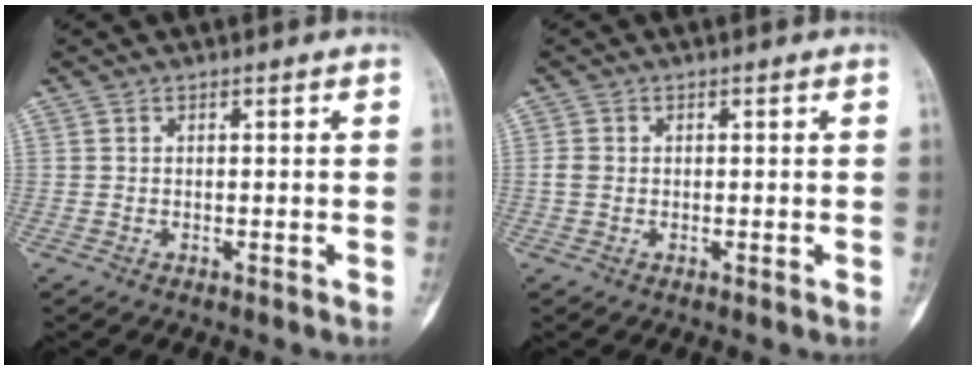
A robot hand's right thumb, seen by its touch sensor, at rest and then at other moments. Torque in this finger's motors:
{"motor_torque": [0.31, 0.52, 0.09, -0.07, 0.05]}